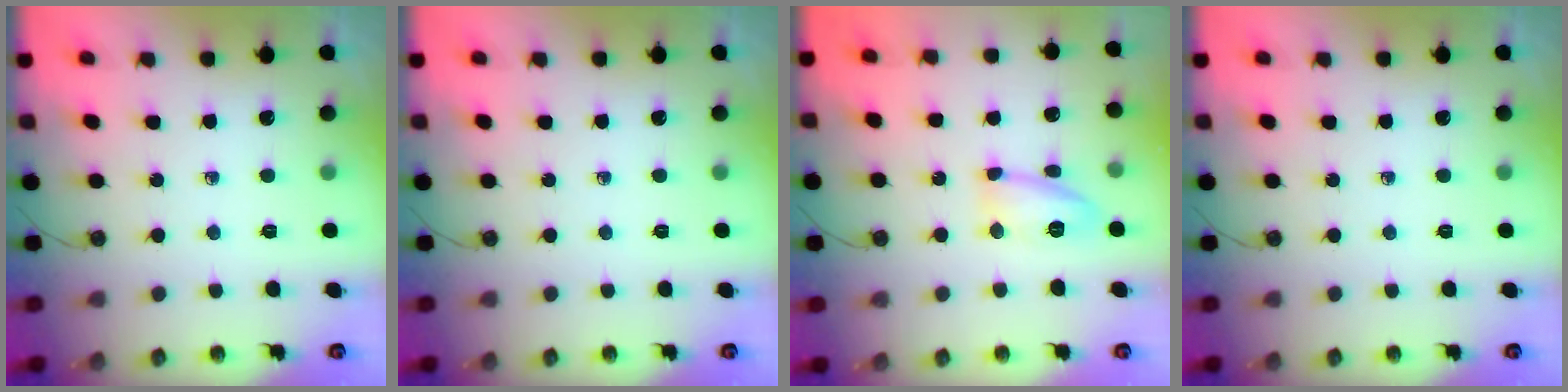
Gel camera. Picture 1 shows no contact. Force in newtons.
{"total": 0.0}
{"total": 10.3, "press": 10.3, "slide": 0.5}
{"total": 0.0}